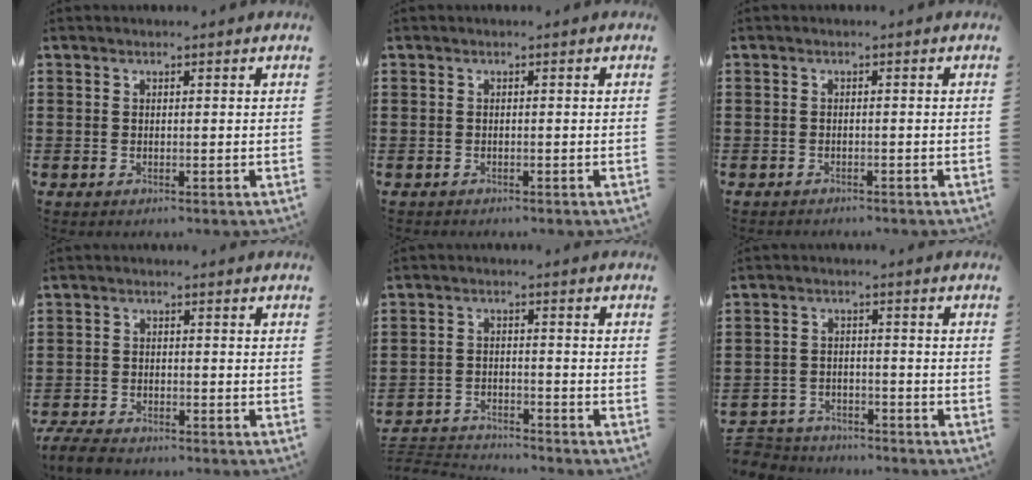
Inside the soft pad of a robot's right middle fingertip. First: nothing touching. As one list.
[{"total": 0.8, "force": [-0.6, 0.4, -0.2], "torque": [0.003, 0.004, -0.015]}, {"total": 1.0, "force": [-1.0, 0.2, -0.1], "torque": [-0.003, 0.003, -0.022]}, {"total": 3.8, "force": [-3.6, 0.8, 1.0], "torque": [-0.031, -0.002, -0.077]}, {"total": 3.3, "force": [-3.2, 0.6, 0.1], "torque": [-0.017, 0.002, -0.074]}, {"total": 4.4, "force": [-4.3, 1.0, -0.1], "torque": [-0.016, 0.003, -0.095]}]